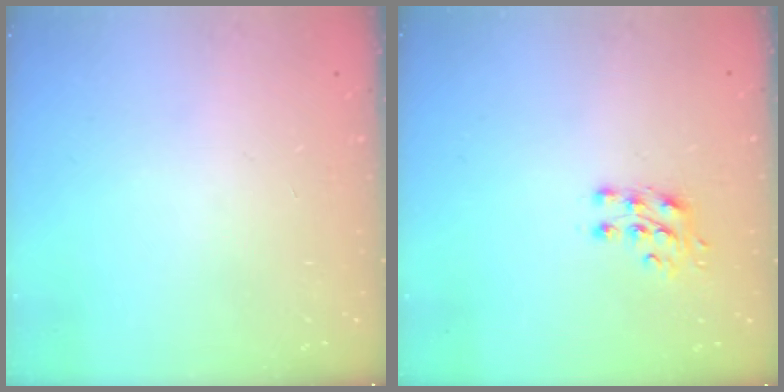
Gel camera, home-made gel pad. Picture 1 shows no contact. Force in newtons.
{"total": 7.1, "press": 7.1, "slide": 0.8}